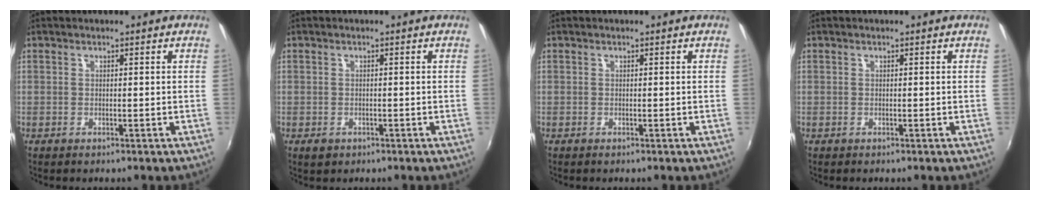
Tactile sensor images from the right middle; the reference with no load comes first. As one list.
[{"total": 1.7, "force": [-0.9, 1.3, 0.7], "torque": [-0.013, -0.003, -0.013]}, {"total": 0.0}, {"total": 0.0}]